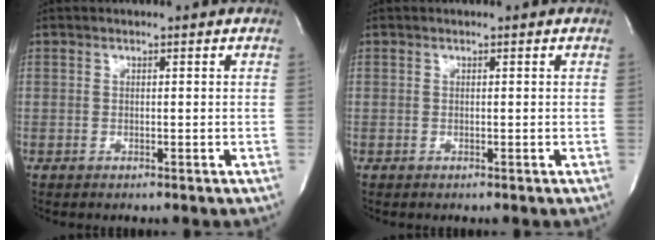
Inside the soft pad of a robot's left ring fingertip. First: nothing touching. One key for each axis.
{"total": 0.0}